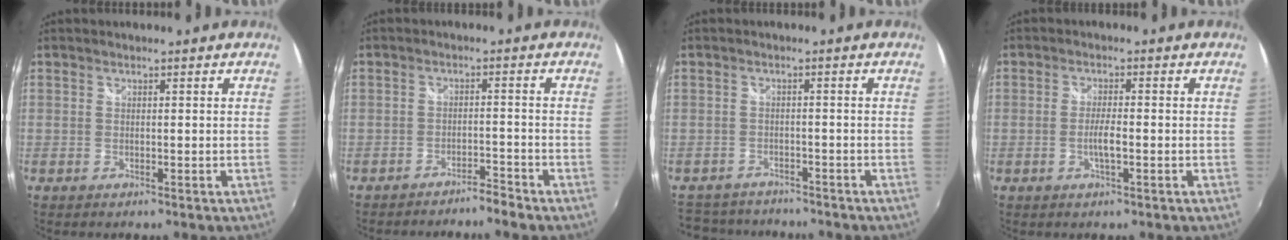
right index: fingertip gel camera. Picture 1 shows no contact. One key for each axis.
{"total": 2.9, "fx": -2.9, "fy": 0.0, "fz": 0.5, "tx": -0.020, "ty": 0.000, "tz": -0.051}
{"total": 8.0, "fx": -7.0, "fy": 3.4, "fz": 1.5, "tx": -0.052, "ty": 0.007, "tz": -0.111}
{"total": 3.0, "fx": -0.9, "fy": 0.4, "fz": 2.9, "tx": -0.054, "ty": -0.003, "tz": -0.017}